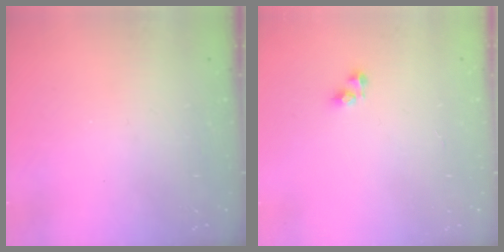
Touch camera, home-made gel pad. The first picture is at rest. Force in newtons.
{"total": 3.1, "press": 3.1, "slide": 0.4}